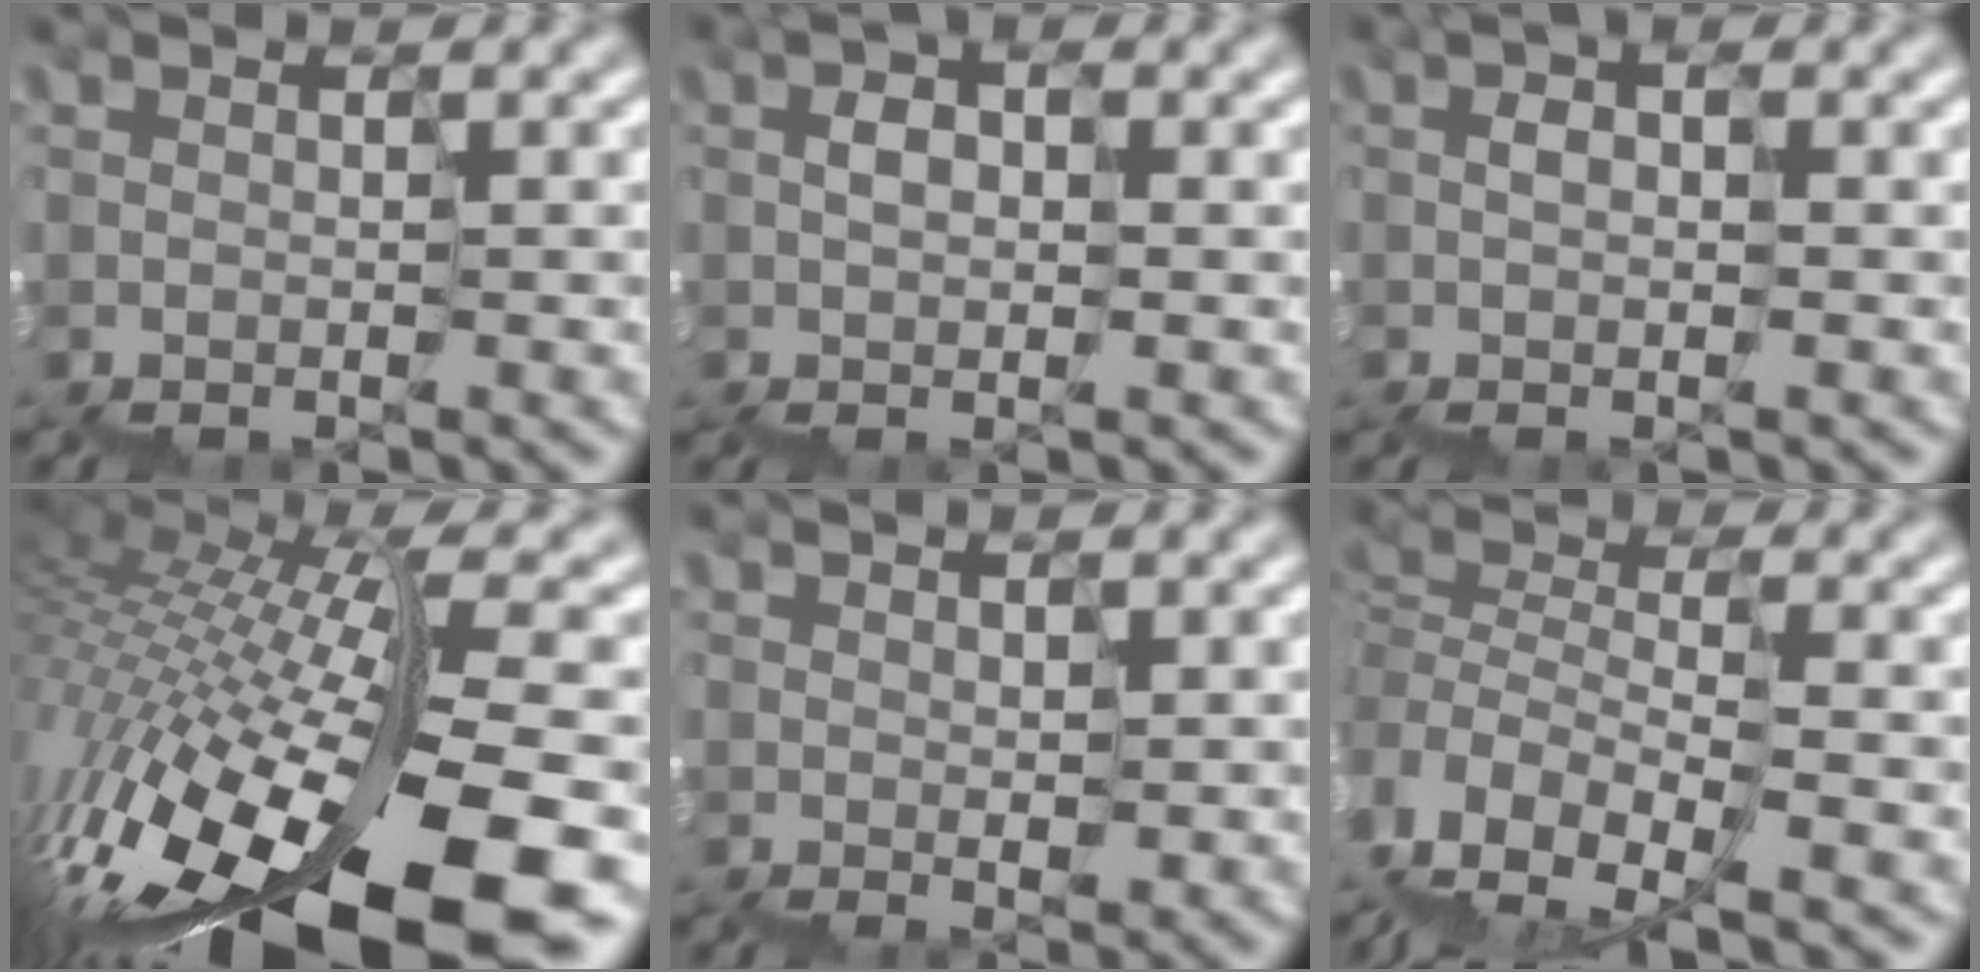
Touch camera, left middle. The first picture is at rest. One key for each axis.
{"total": 0.5, "fx": 0.1, "fy": 0.5, "fz": 0.2, "tx": -0.005, "ty": 0.014, "tz": -0.002}
{"total": 0.0}
{"total": 14.5, "fx": -6.7, "fy": 3.8, "fz": 12.3, "tx": -0.245, "ty": 0.000, "tz": -0.105}
{"total": 1.3, "fx": 0.7, "fy": 0.8, "fz": 0.6, "tx": -0.013, "ty": 0.015, "tz": 0.006}
{"total": 7.1, "fx": -4.1, "fy": 3.9, "fz": 4.2, "tx": -0.102, "ty": -0.003, "tz": -0.076}